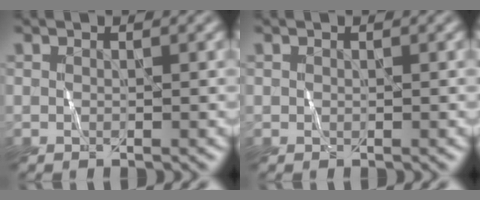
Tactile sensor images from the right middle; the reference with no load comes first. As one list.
[{"total": 0.0}]